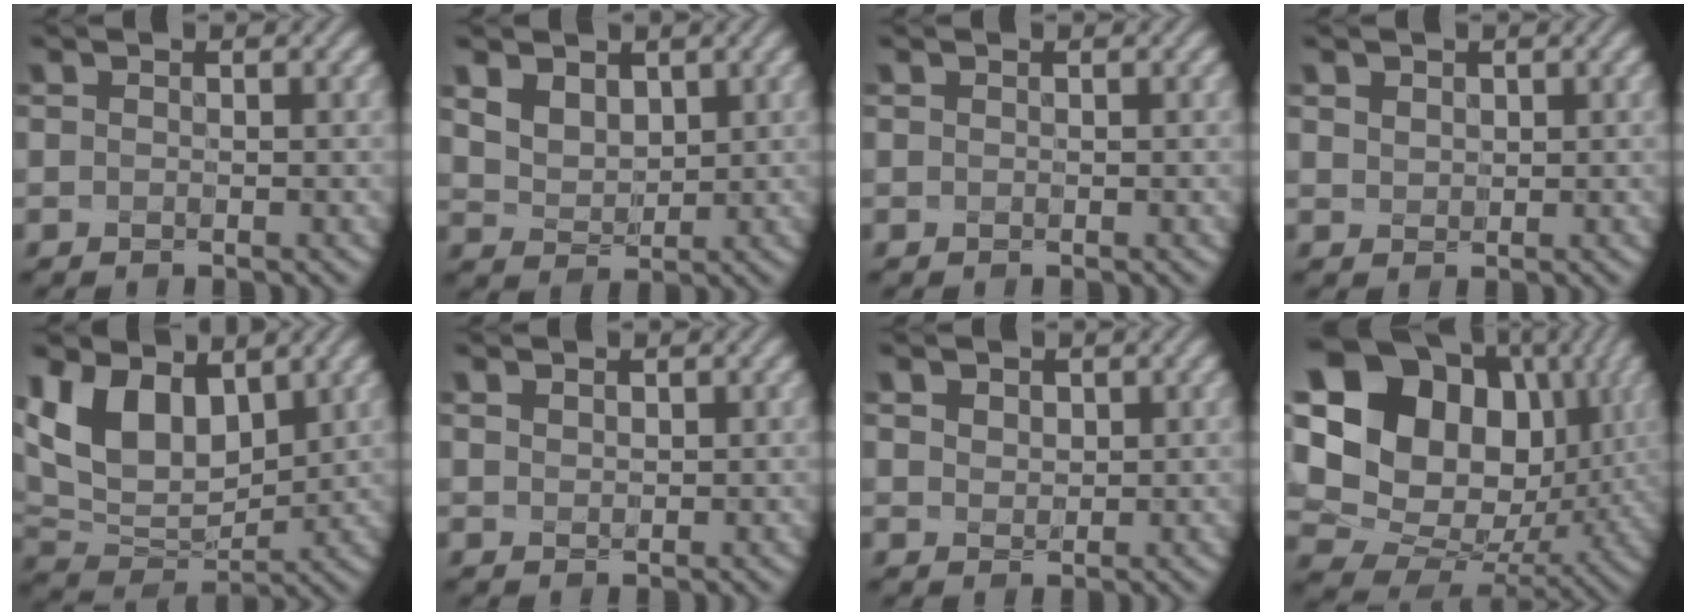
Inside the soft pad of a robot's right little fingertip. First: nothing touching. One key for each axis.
{"total": 6.8, "fx": 3.6, "fy": 4.8, "fz": 3.1, "tx": -0.079, "ty": 0.019, "tz": 0.064}
{"total": 0.0}
{"total": 2.9, "fx": 1.5, "fy": 2.1, "fz": 1.4, "tx": -0.040, "ty": 0.014, "tz": 0.019}
{"total": 6.9, "fx": 2.5, "fy": 4.3, "fz": 4.7, "tx": -0.107, "ty": -0.010, "tz": 0.052}
{"total": 1.5, "fx": 0.9, "fy": 0.9, "fz": 0.6, "tx": -0.027, "ty": 0.008, "tz": 0.013}
{"total": 2.8, "fx": 1.5, "fy": 1.9, "fz": 1.3, "tx": -0.038, "ty": 0.011, "tz": 0.023}
{"total": 18.6, "fx": 5.0, "fy": 15.1, "fz": 9.6, "tx": -0.224, "ty": 0.022, "tz": 0.110}